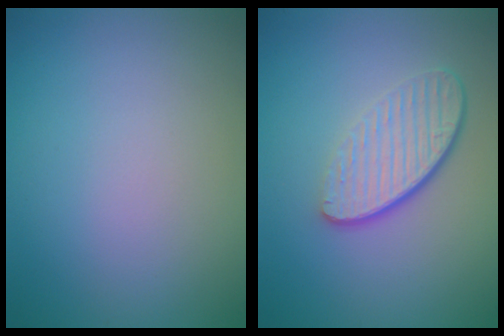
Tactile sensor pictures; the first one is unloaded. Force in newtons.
{"total": 4.6, "press": 3.1, "slide": 3.3}